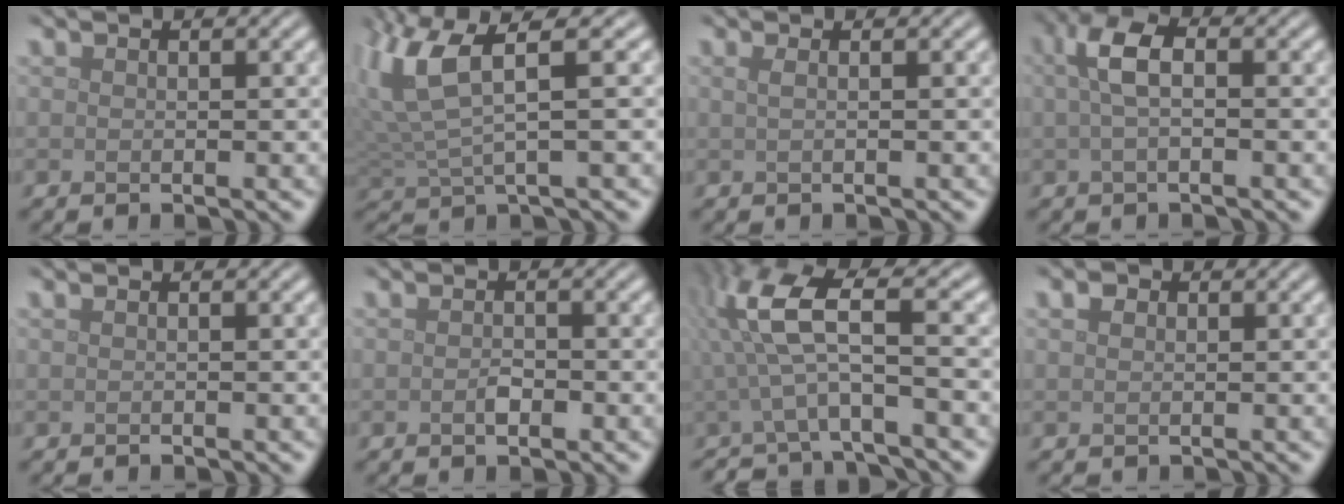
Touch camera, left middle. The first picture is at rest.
{"total": 5.9, "force": [2.6, 1.4, 5.1], "torque": [-0.124, 0.009, 0.051]}
{"total": 1.3, "force": [0.3, 0.6, 1.1], "torque": [-0.013, -0.001, -0.002]}
{"total": 3.1, "force": [0.4, 1.2, 2.9], "torque": [-0.059, 0.009, 0.002]}
{"total": 0.0}
{"total": 1.1, "force": [-0.4, 0.5, 0.8], "torque": [-0.017, 0.001, -0.008]}
{"total": 6.6, "force": [-0.2, 1.8, 6.3], "torque": [-0.137, 0.006, -0.013]}
{"total": 0.8, "force": [0.2, 0.8, 0.3], "torque": [-0.001, 0.000, -0.001]}